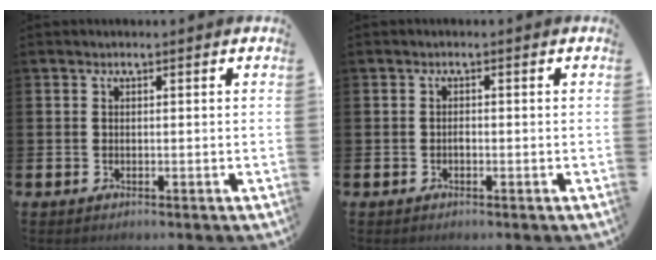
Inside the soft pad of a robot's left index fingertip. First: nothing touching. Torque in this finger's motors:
{"motor_torque": [-0.05, 0.00, -0.01, 0.00]}